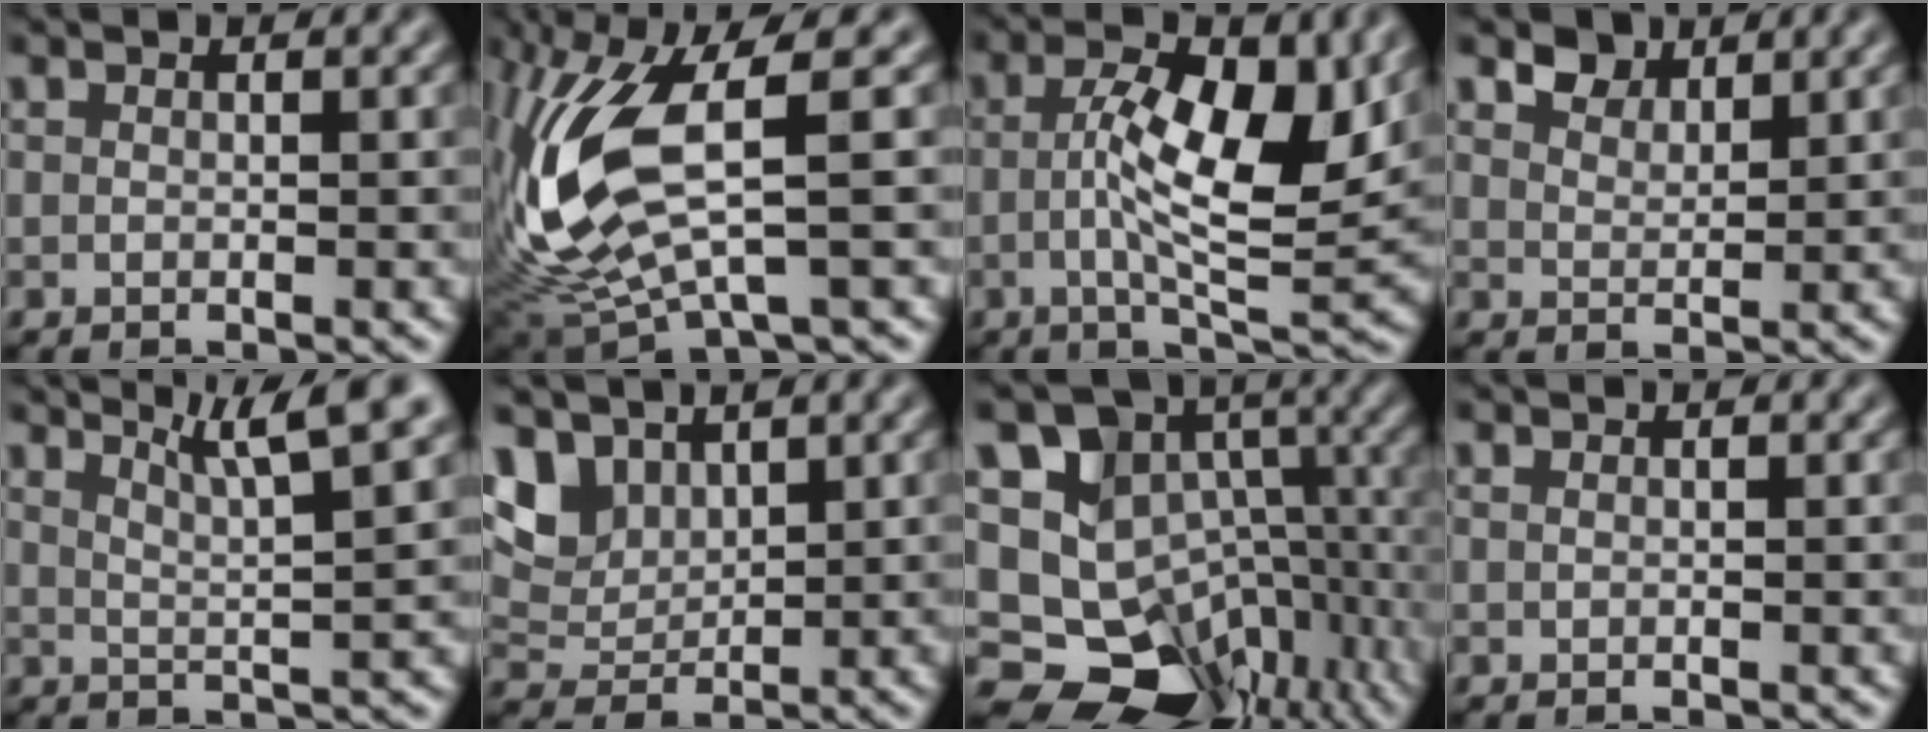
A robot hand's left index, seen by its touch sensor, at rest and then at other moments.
{"total": 10.3, "force": [1.2, 3.6, 9.6], "torque": [-0.222, -0.010, 0.025]}
{"total": 8.3, "force": [0.7, 2.8, 7.8], "torque": [-0.129, 0.001, 0.011]}
{"total": 2.6, "force": [2.2, 1.2, 0.7], "torque": [-0.020, -0.006, 0.043]}
{"total": 6.4, "force": [4.6, 1.2, 4.3], "torque": [-0.054, 0.022, 0.047]}
{"total": 4.8, "force": [2.9, 2.9, 2.3], "torque": [-0.057, -0.003, 0.062]}
{"total": 12.4, "force": [-4.0, 10.4, 5.6], "torque": [-0.104, 0.009, -0.052]}
{"total": 0.0}